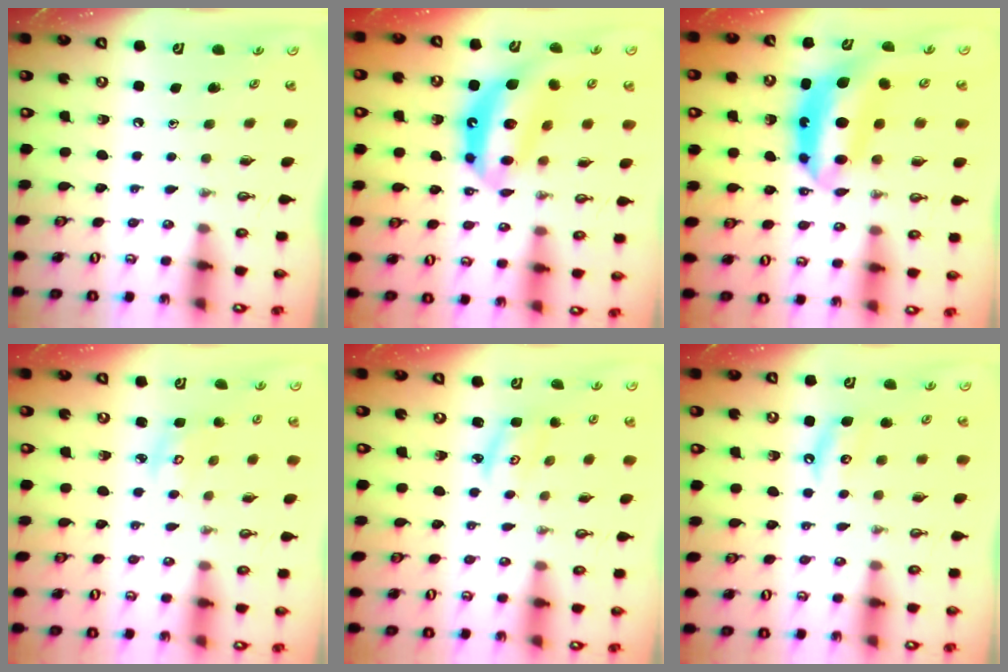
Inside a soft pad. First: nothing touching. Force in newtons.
{"total": 15.0, "press": 14.9, "slide": 1.3}
{"total": 10.1, "press": 10.0, "slide": 1.0}
{"total": 3.0, "press": 3.0, "slide": 0.1}
{"total": 2.9, "press": 2.9, "slide": 0.2}
{"total": 5.5, "press": 5.5, "slide": 0.4}